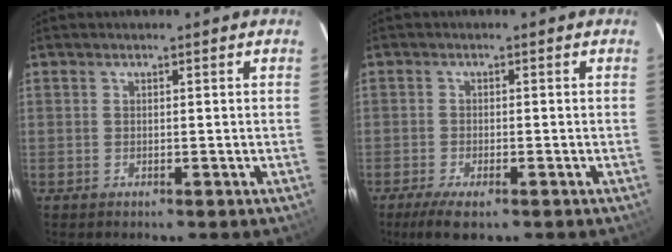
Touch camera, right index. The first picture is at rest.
{"total": 5.9, "force": [-3.9, 1.9, 4.0], "torque": [-0.094, -0.021, -0.070]}